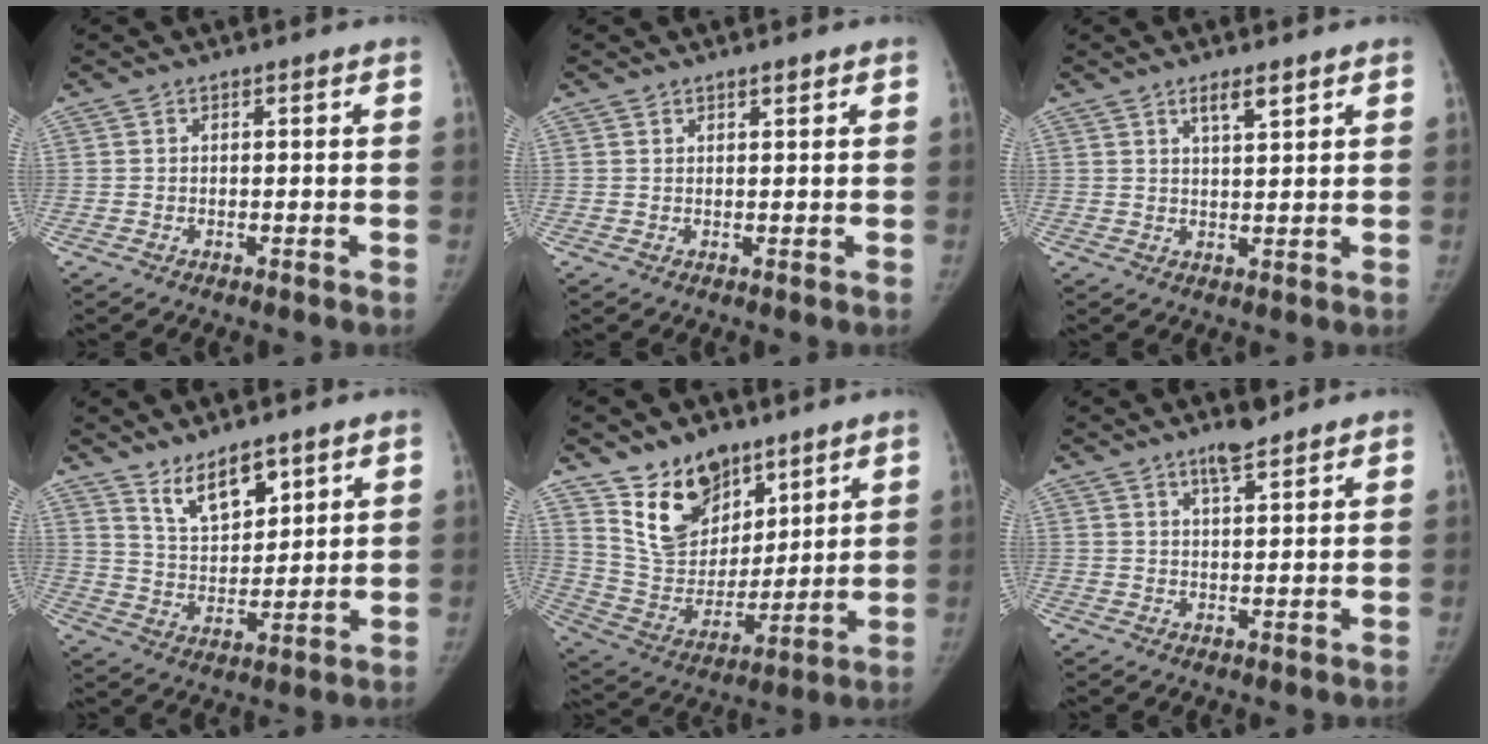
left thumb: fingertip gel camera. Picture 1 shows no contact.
{"total": 0.9, "force": [0.7, 0.3, 0.5], "torque": [-0.002, -0.004, 0.011]}
{"total": 3.7, "force": [2.4, 0.9, 2.6], "torque": [-0.040, -0.015, 0.042]}
{"total": 9.1, "force": [6.3, 3.9, 5.4], "torque": [-0.066, -0.048, 0.119]}
{"total": 15.2, "force": [10.2, 9.2, 6.5], "torque": [-0.069, -0.067, 0.203]}
{"total": 4.2, "force": [3.3, 1.0, 2.5], "torque": [-0.037, -0.021, 0.056]}